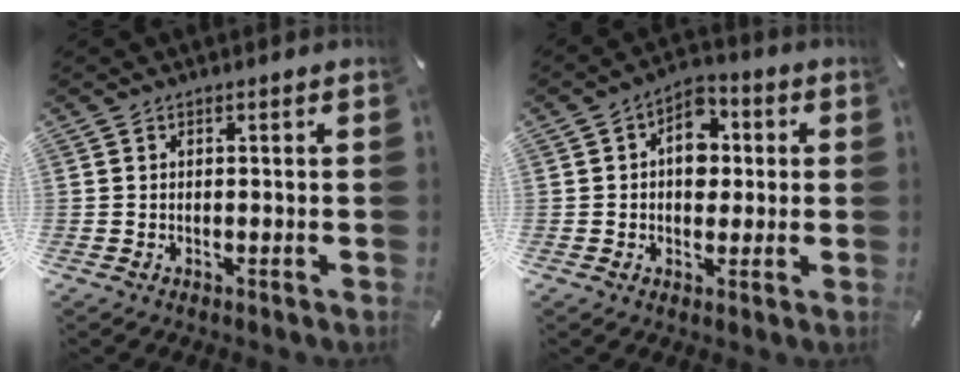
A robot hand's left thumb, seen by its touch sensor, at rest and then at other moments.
{"total": 8.4, "force": [0.8, 6.2, 5.5], "torque": [-0.071, 0.005, 0.011]}